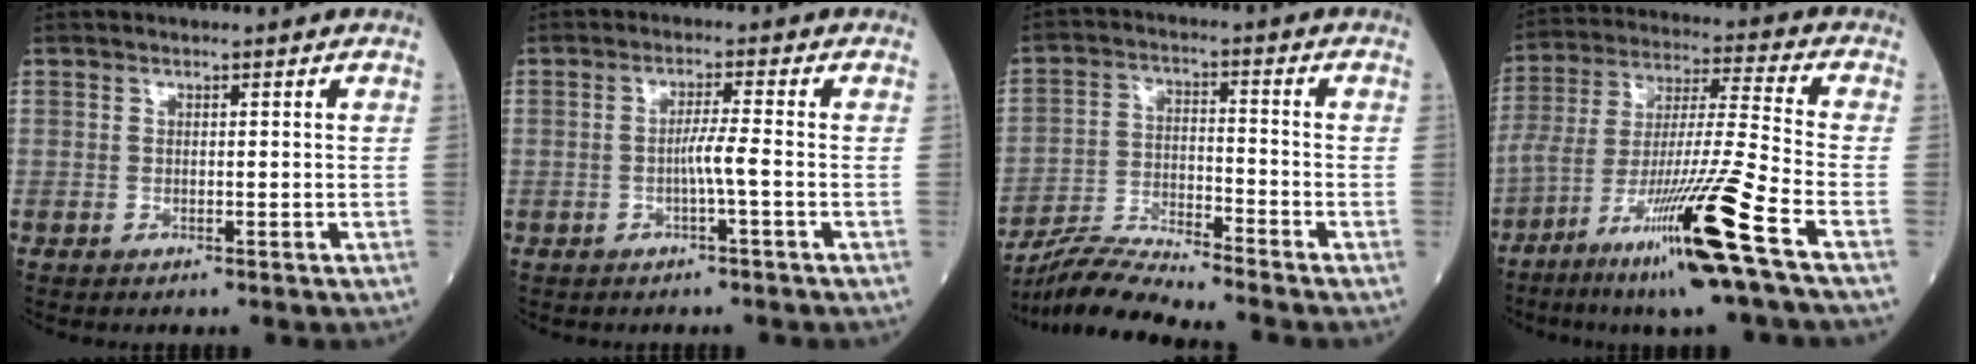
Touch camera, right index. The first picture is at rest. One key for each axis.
{"total": 2.9, "fx": -0.9, "fy": -0.6, "fz": 2.6, "tx": -0.045, "ty": 0.000, "tz": -0.019}
{"total": 8.5, "fx": -8.2, "fy": -1.5, "fz": 1.6, "tx": -0.036, "ty": -0.009, "tz": -0.156}
{"total": 18.5, "fx": -10.2, "fy": -1.6, "fz": 15.4, "tx": -0.306, "ty": -0.039, "tz": -0.189}